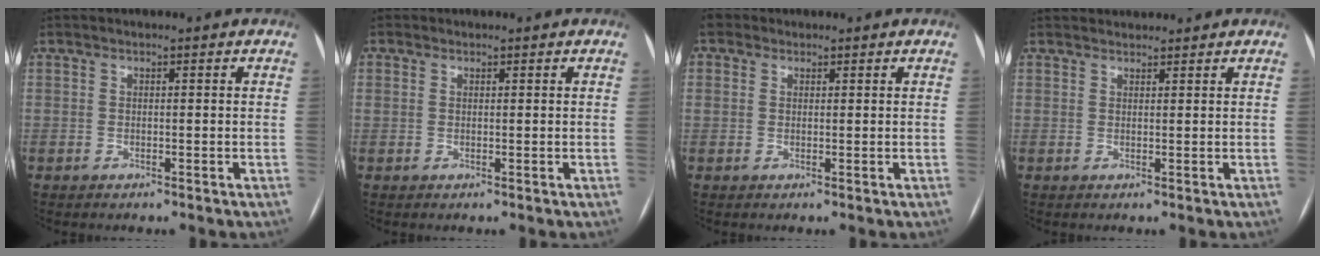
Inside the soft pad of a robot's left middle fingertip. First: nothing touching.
{"total": 3.0, "force": [-1.5, -2.3, -1.2], "torque": [0.041, -0.017, -0.031]}
{"total": 1.3, "force": [-0.8, -0.7, -0.8], "torque": [0.030, -0.005, -0.015]}
{"total": 3.1, "force": [3.0, 0.6, 0.2], "torque": [-0.004, 0.031, 0.047]}